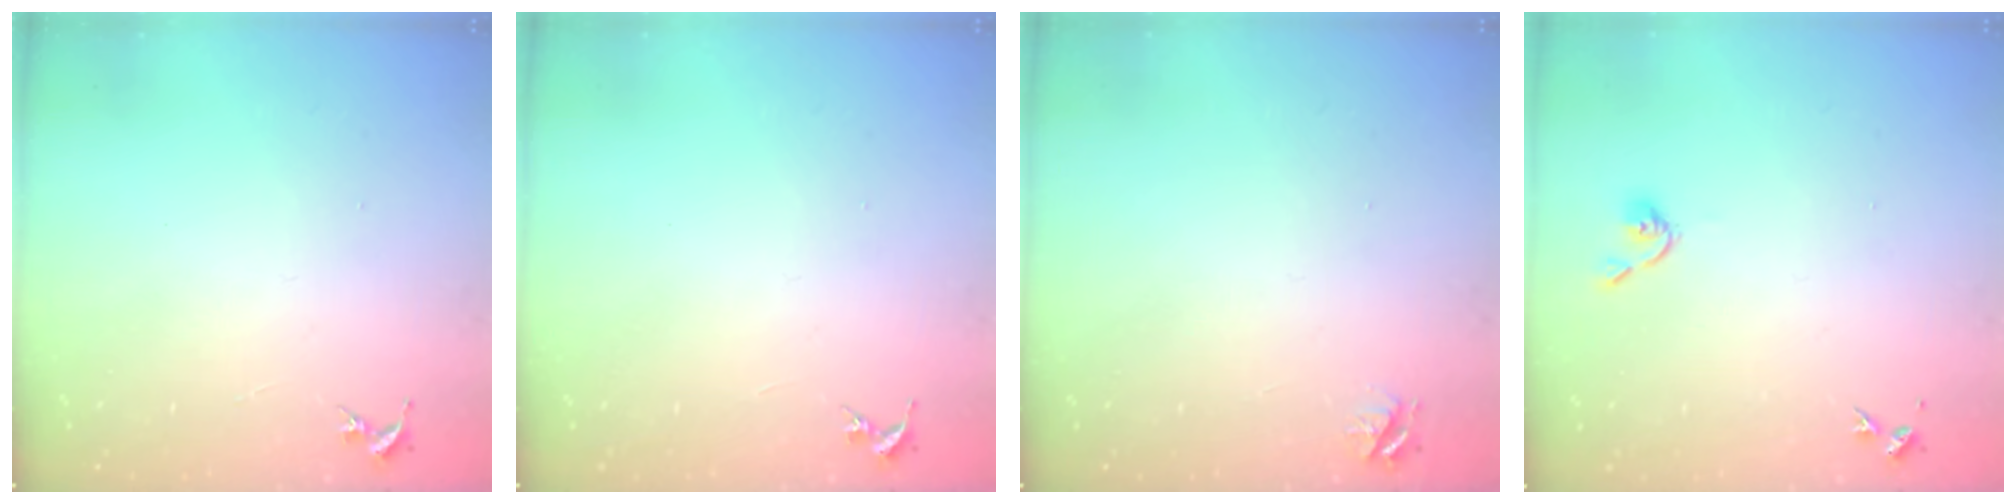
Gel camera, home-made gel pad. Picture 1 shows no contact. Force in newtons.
{"total": 0.0}
{"total": 4.2, "press": 4.1, "slide": 0.5}
{"total": 3.7, "press": 3.6, "slide": 0.6}